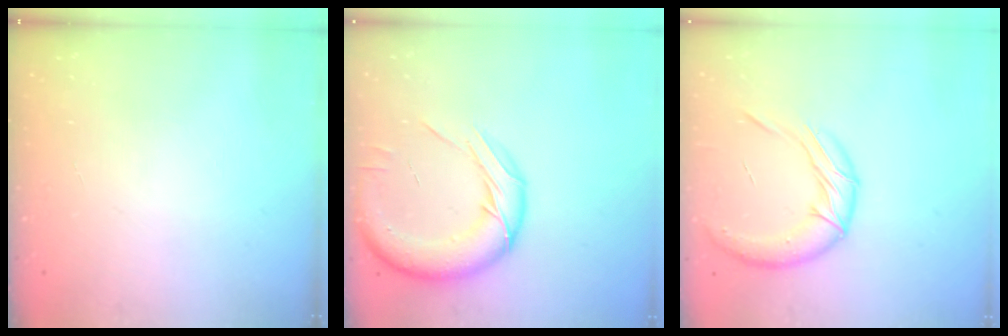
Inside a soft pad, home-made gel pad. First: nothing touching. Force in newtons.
{"total": 16.0, "press": 15.9, "slide": 1.9}
{"total": 14.7, "press": 14.5, "slide": 2.0}